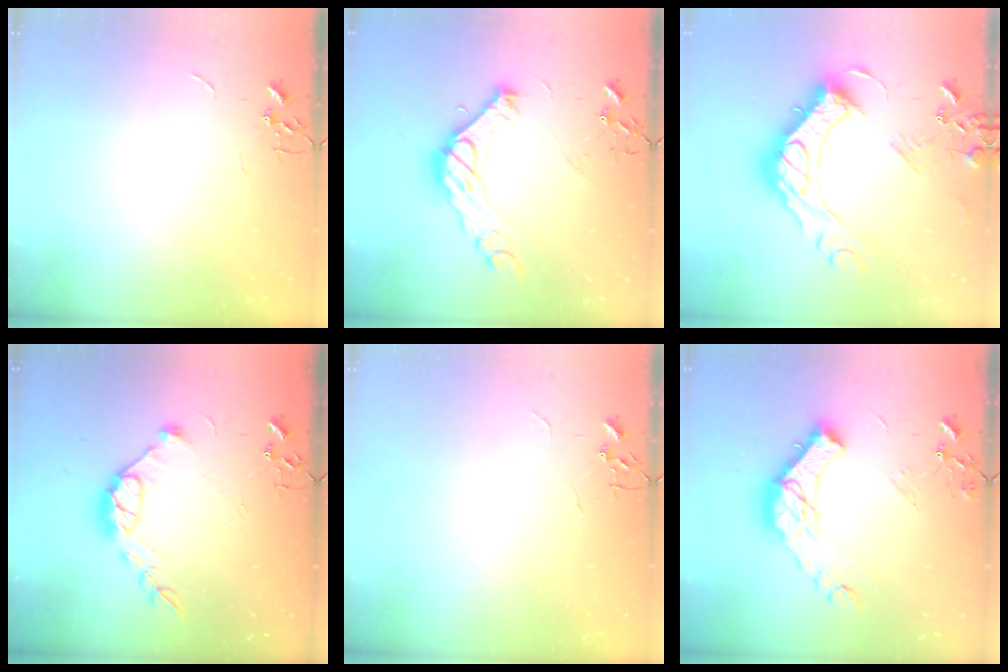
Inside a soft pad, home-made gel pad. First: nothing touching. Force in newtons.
{"total": 15.5, "press": 15.5, "slide": 1.5}
{"total": 24.3, "press": 24.2, "slide": 2.1}
{"total": 11.6, "press": 11.6, "slide": 0.9}
{"total": 0.0}
{"total": 18.6, "press": 18.5, "slide": 1.5}